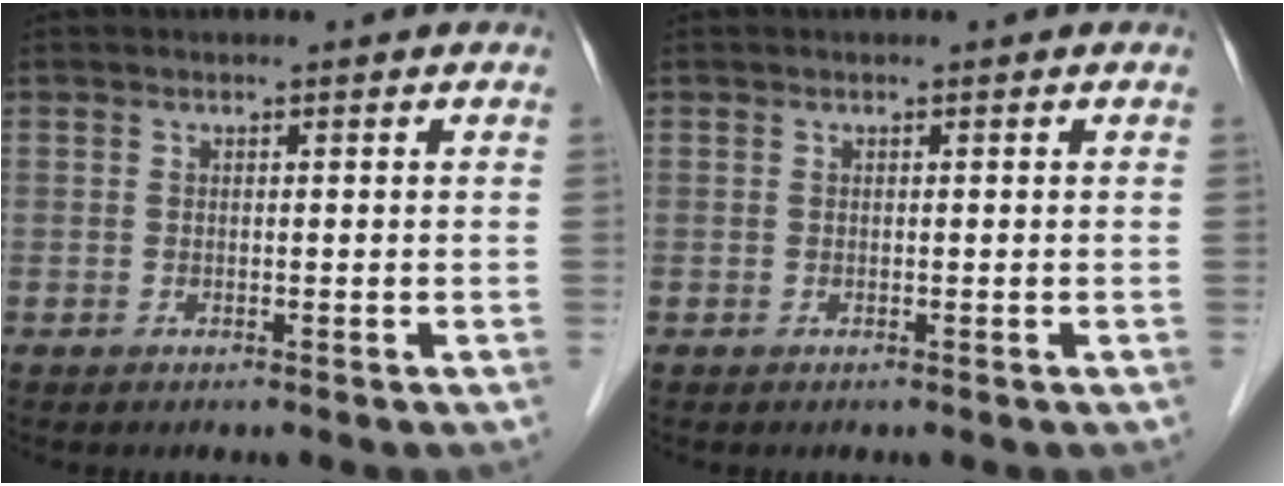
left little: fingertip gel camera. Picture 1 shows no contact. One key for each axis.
{"total": 0.0}